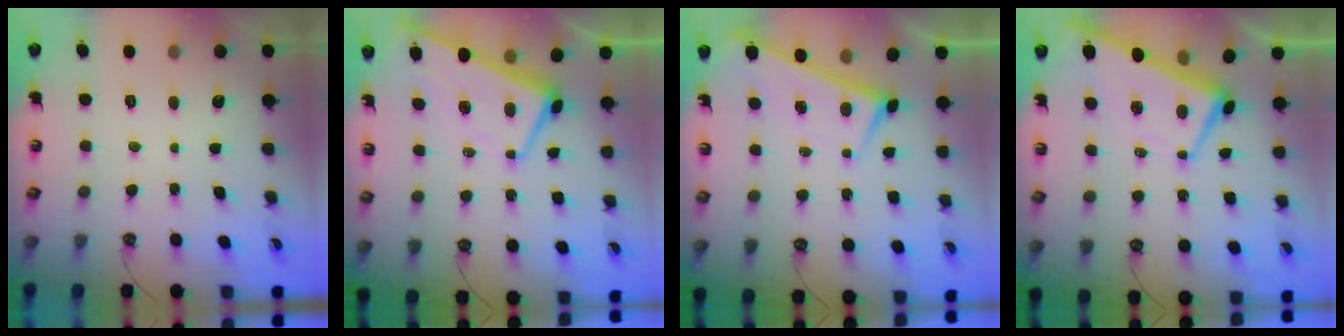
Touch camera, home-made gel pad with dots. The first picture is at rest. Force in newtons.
{"total": 1.1, "press": 0.7, "slide": 0.8}
{"total": 0.0}
{"total": 1.5, "press": 1.2, "slide": 0.9}